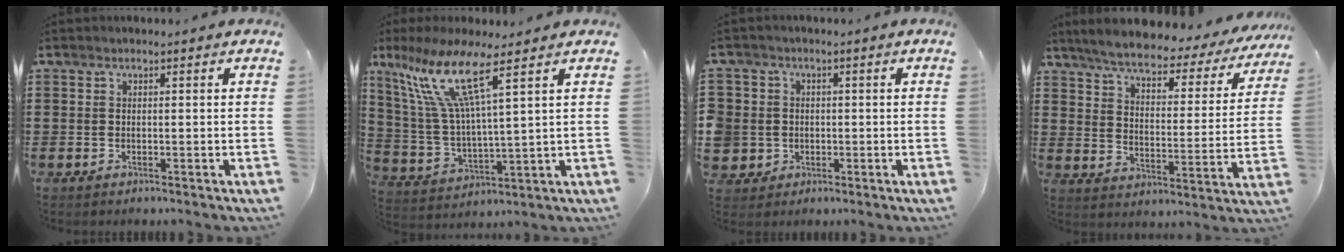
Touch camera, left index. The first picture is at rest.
{"total": 12.0, "force": [7.7, 1.4, 9.1], "torque": [-0.213, -0.035, 0.125]}
{"total": 4.0, "force": [-0.5, 4.0, 0.2], "torque": [-0.038, 0.005, -0.018]}
{"total": 5.4, "force": [4.8, 0.8, 2.5], "torque": [-0.074, -0.028, 0.075]}